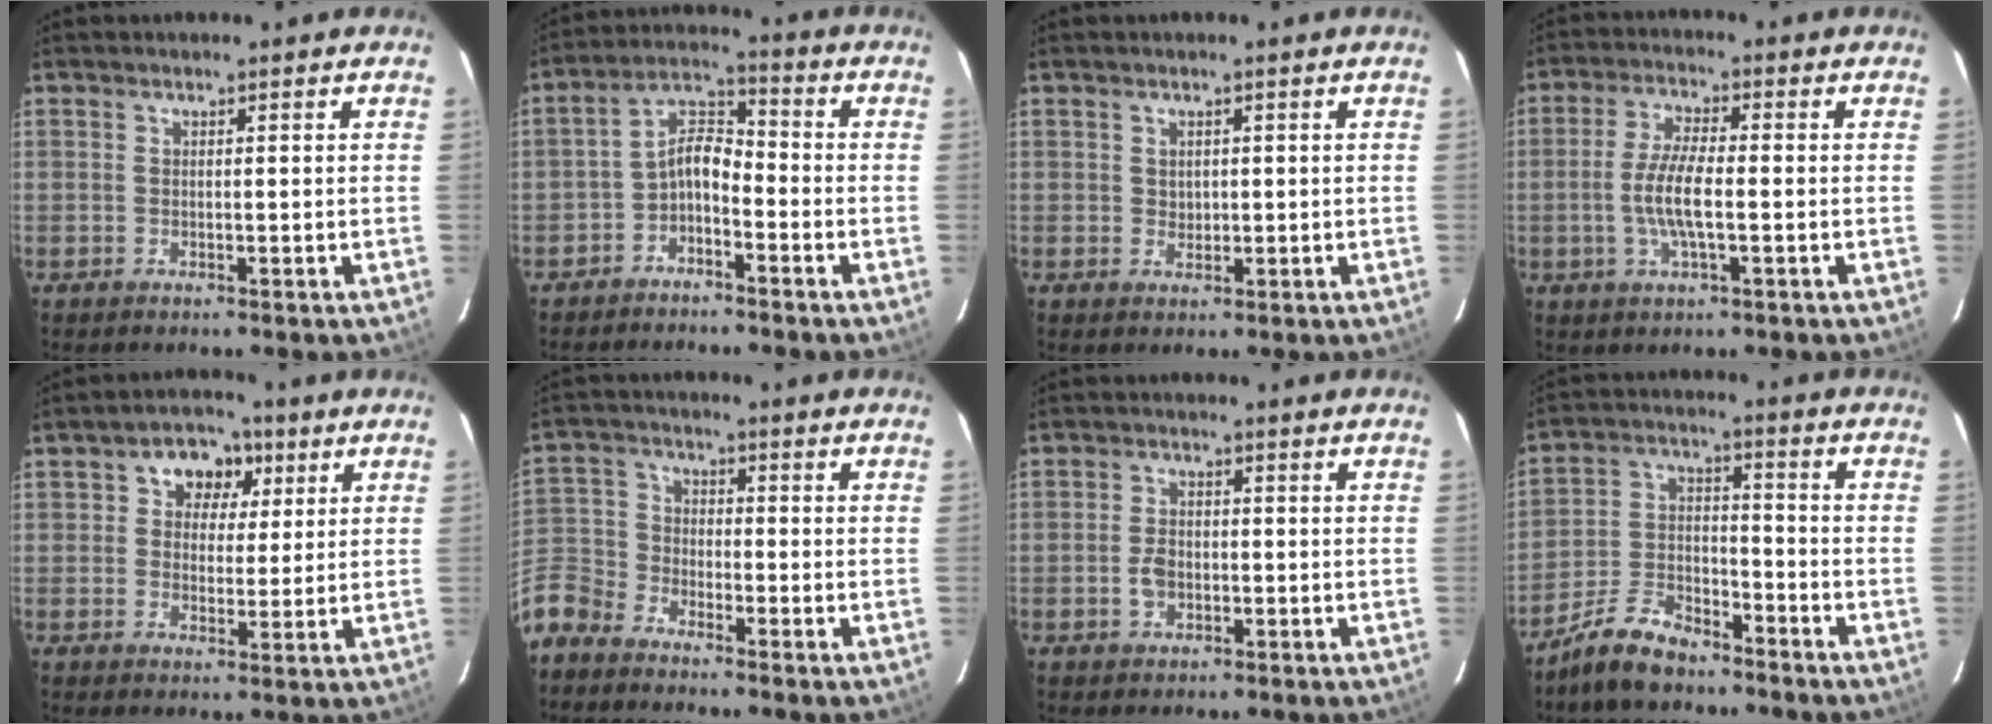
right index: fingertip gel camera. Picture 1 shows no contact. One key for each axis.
{"total": 5.6, "fx": -3.5, "fy": 2.6, "fz": 3.6, "tx": -0.083, "ty": 0.024, "tz": -0.067}
{"total": 1.5, "fx": 0.4, "fy": 1.4, "fz": 0.3, "tx": 0.000, "ty": 0.002, "tz": 0.010}
{"total": 7.1, "fx": -1.3, "fy": 1.8, "fz": 6.8, "tx": -0.138, "ty": -0.001, "tz": -0.027}
{"total": 7.1, "fx": 2.5, "fy": 5.9, "fz": 3.0, "tx": -0.044, "ty": 0.020, "tz": 0.036}
{"total": 8.6, "fx": -6.7, "fy": 4.9, "fz": 2.5, "tx": -0.064, "ty": 0.012, "tz": -0.150}
{"total": 3.4, "fx": -0.9, "fy": 2.5, "fz": 2.1, "tx": -0.044, "ty": 0.004, "tz": -0.014}
{"total": 9.7, "fx": -7.8, "fy": 3.7, "fz": 4.4, "tx": -0.103, "ty": 0.015, "tz": -0.150}